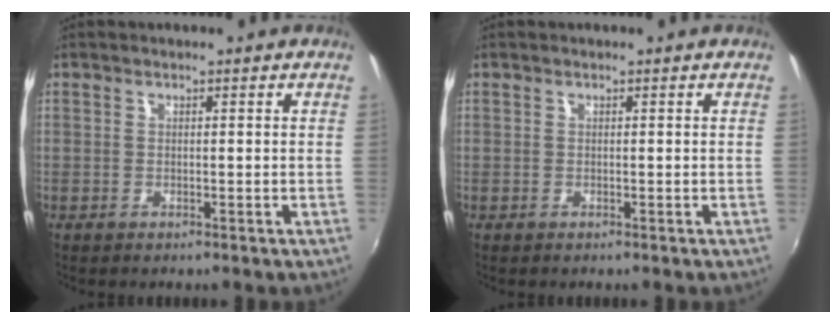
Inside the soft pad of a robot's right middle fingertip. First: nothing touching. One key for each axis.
{"total": 0.0}